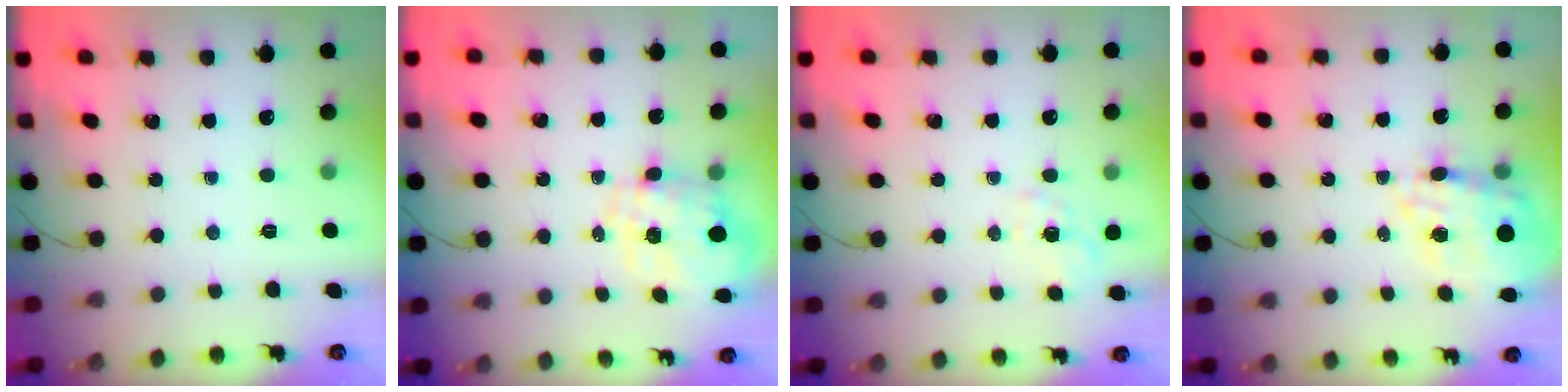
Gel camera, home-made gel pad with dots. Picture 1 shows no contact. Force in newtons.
{"total": 2.2, "press": 1.8, "slide": 1.3}
{"total": 2.1, "press": 1.7, "slide": 1.1}
{"total": 15.8, "press": 15.4, "slide": 3.4}